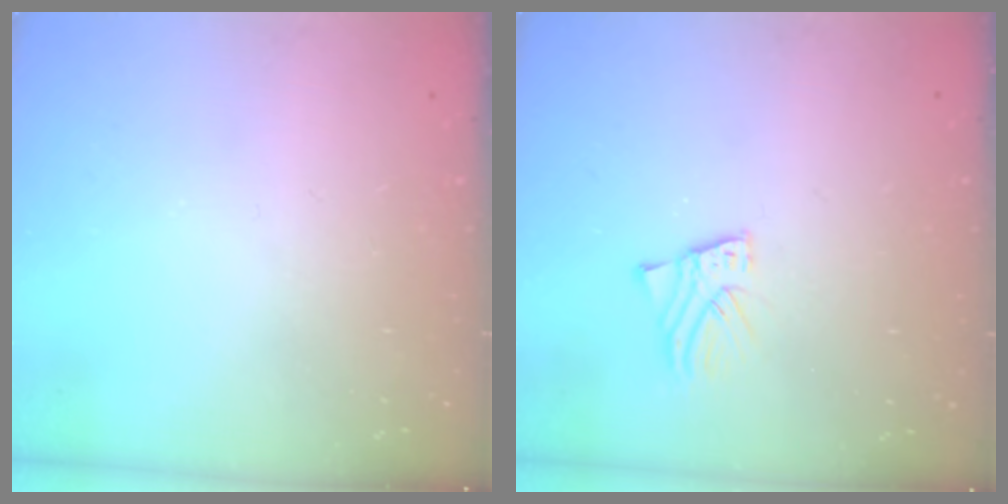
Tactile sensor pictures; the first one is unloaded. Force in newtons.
{"total": 2.0, "press": 2.0, "slide": 0.1}